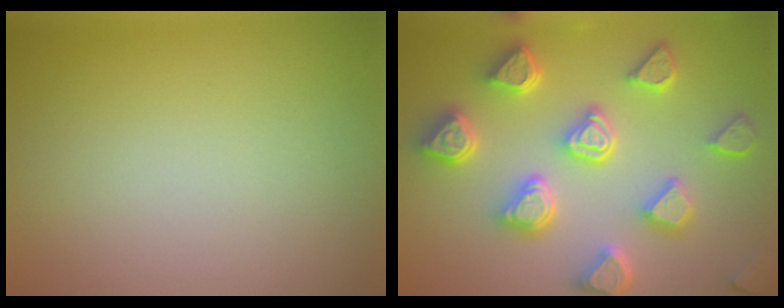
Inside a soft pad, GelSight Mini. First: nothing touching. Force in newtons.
{"total": 6.6, "press": 6.0, "slide": 2.7}